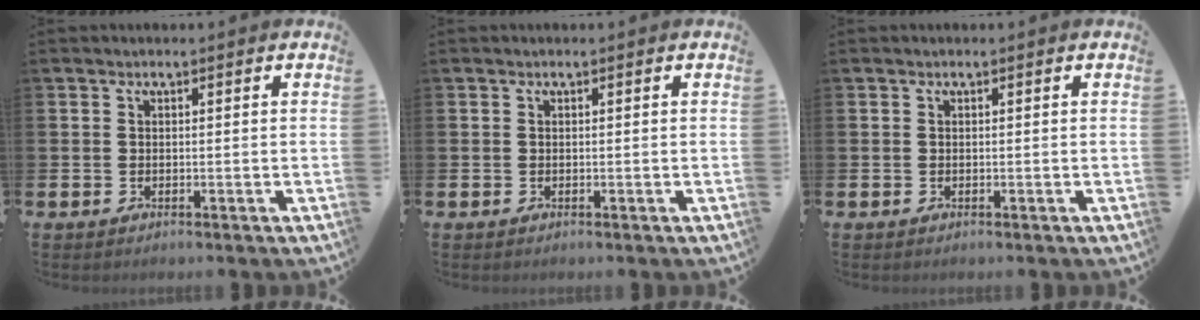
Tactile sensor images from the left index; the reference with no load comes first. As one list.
[{"total": 0.0}, {"total": 0.0}]